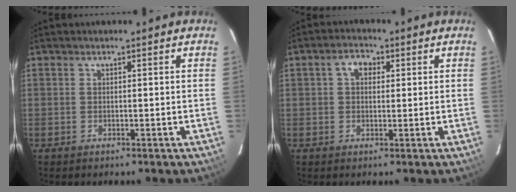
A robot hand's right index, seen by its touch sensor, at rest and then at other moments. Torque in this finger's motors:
{"motor_torque": [0.02, -0.01, 0.25, 0.05]}